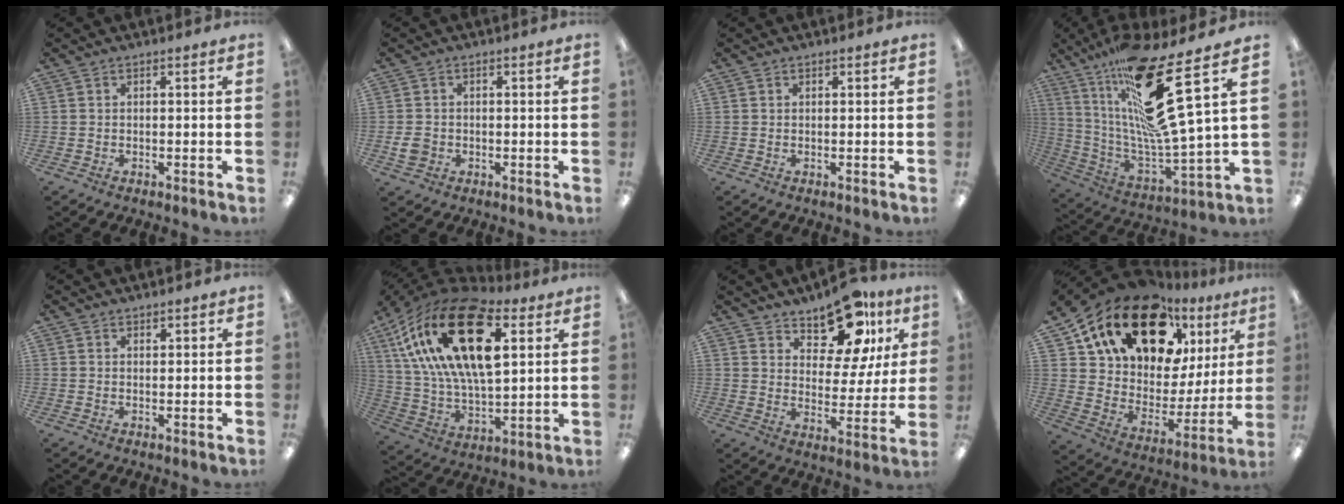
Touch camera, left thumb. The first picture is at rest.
{"total": 3.2, "force": [-0.7, 2.9, 1.3], "torque": [-0.014, 0.004, -0.011]}
{"total": 0.0}
{"total": 25.3, "force": [12.6, 6.0, 21.1], "torque": [-0.371, -0.070, 0.205]}
{"total": 0.7, "force": [0.7, 0.3, 0.0], "torque": [0.007, -0.005, 0.012]}
{"total": 27.4, "force": [11.5, 13.3, 20.9], "torque": [-0.405, -0.029, 0.195]}
{"total": 14.8, "force": [11.0, 6.8, 7.2], "torque": [-0.101, -0.070, 0.193]}
{"total": 22.2, "force": [14.8, 11.7, 11.7], "torque": [-0.218, -0.089, 0.271]}